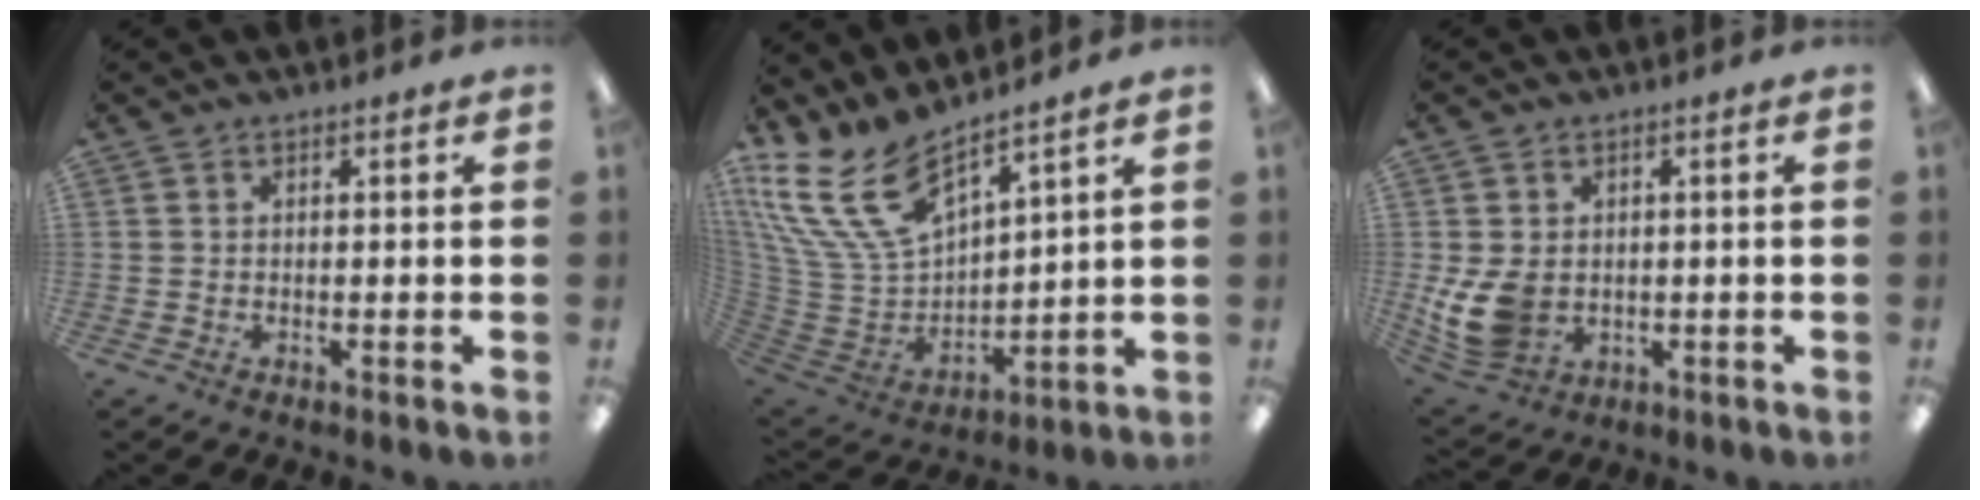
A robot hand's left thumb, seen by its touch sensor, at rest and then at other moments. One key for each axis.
{"total": 19.5, "fx": 12.5, "fy": 9.6, "fz": 11.5, "tx": -0.269, "ty": -0.077, "tz": 0.229}
{"total": 8.6, "fx": -0.3, "fy": 6.4, "fz": 5.7, "tx": -0.127, "ty": -0.002, "tz": 0.002}